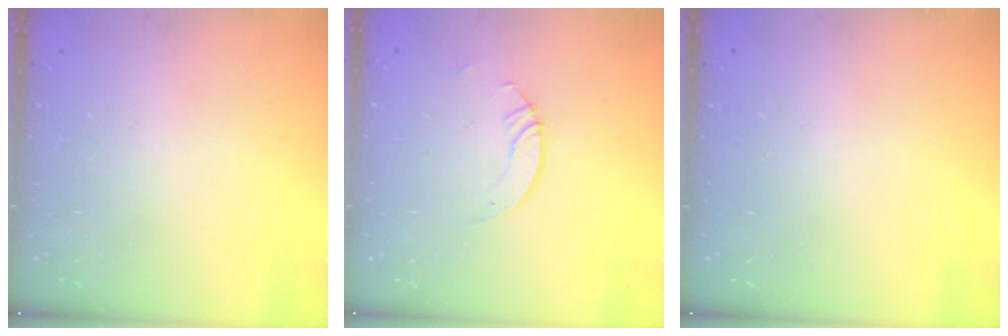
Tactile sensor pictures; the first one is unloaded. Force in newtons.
{"total": 2.1, "press": 2.1, "slide": 0.2}
{"total": 0.0}